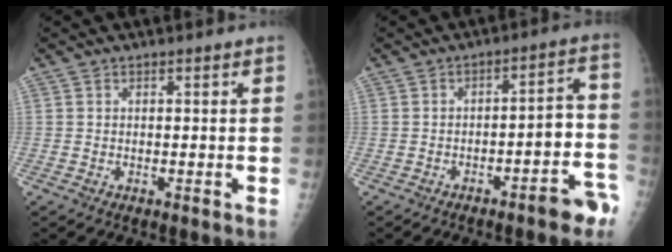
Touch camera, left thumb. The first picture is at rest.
{"total": 8.7, "force": [-4.9, 2.7, 6.7], "torque": [-0.059, 0.052, -0.062]}